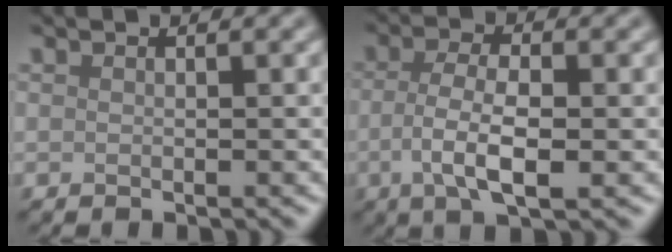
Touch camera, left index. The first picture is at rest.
{"total": 4.7, "force": [-0.9, 1.7, 4.3], "torque": [-0.091, -0.002, -0.018]}